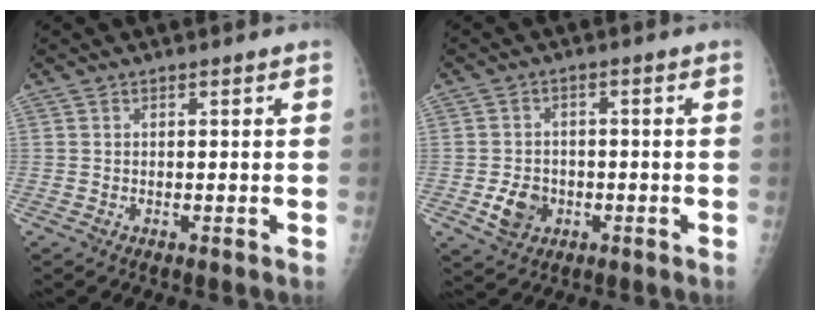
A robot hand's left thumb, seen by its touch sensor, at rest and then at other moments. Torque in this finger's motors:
{"motor_torque": [-0.20, 0.34, 0.14, 0.06, -0.02]}